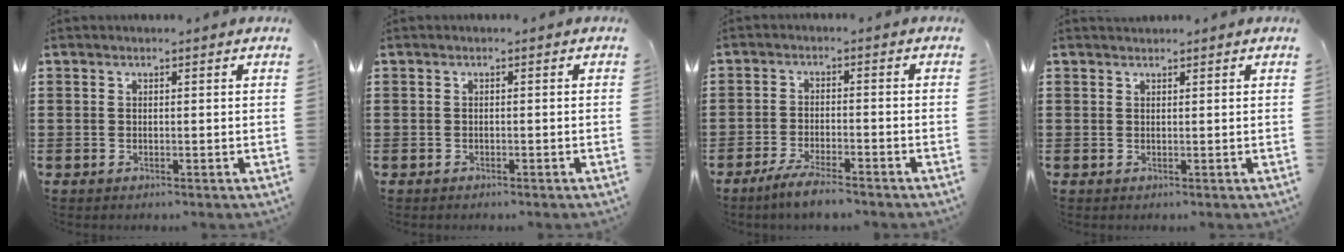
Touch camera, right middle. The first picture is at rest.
{"total": 0.0}
{"total": 4.0, "force": [-3.4, 0.1, 2.1], "torque": [-0.049, -0.006, -0.067]}
{"total": 0.7, "force": [0.7, 0.2, 0.0], "torque": [-0.001, 0.001, 0.014]}